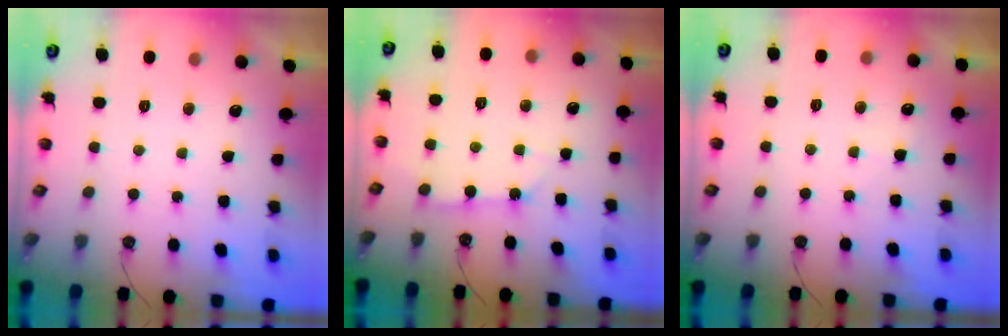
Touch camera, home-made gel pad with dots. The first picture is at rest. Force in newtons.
{"total": 3.0, "press": 2.9, "slide": 0.3}
{"total": 3.0, "press": 3.0, "slide": 0.4}